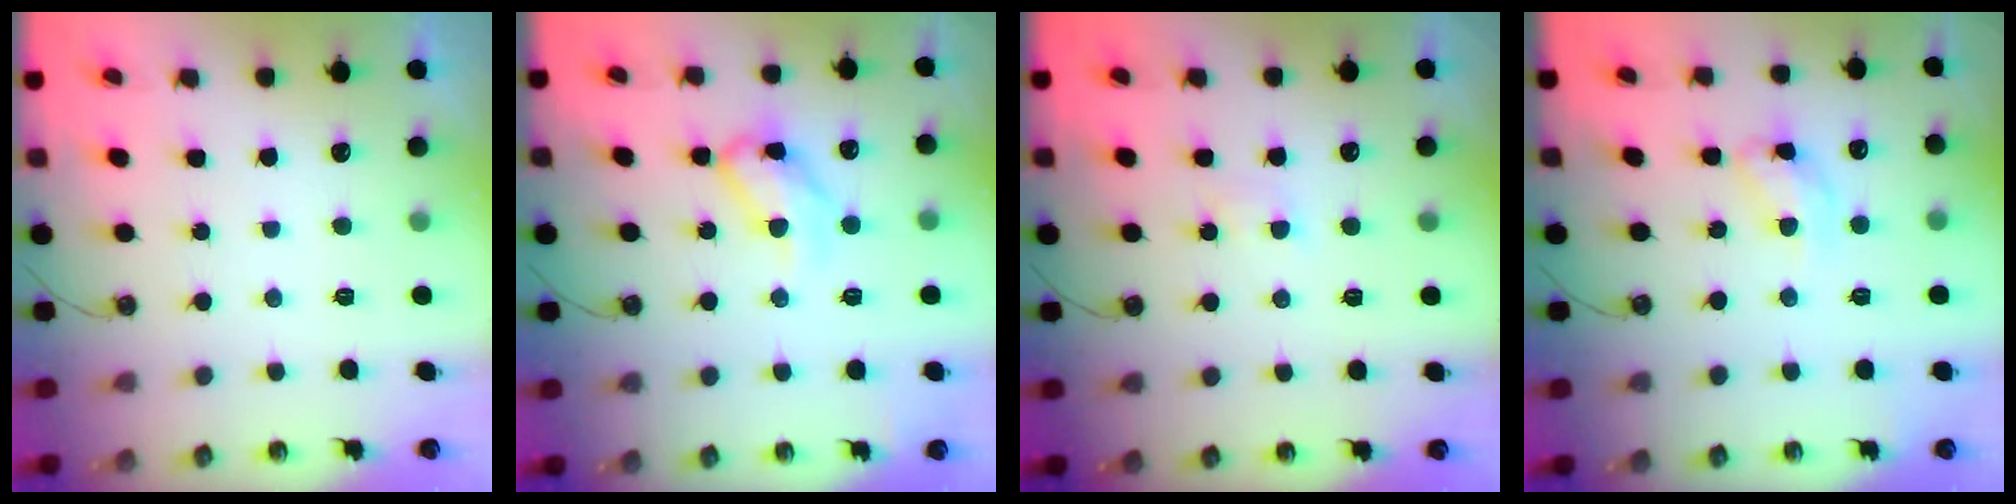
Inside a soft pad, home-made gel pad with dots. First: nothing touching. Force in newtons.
{"total": 11.5, "press": 11.4, "slide": 1.6}
{"total": 2.8, "press": 2.7, "slide": 0.5}
{"total": 11.3, "press": 11.3, "slide": 0.8}